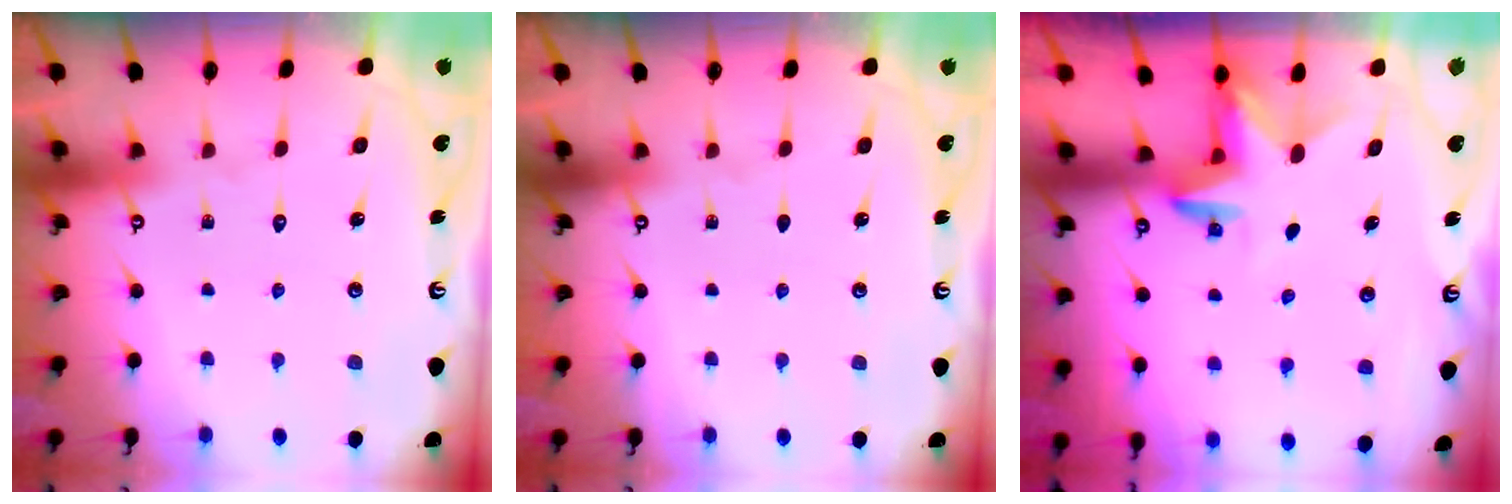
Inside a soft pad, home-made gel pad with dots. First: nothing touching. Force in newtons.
{"total": 0.0}
{"total": 3.3, "press": 3.3, "slide": 0.1}